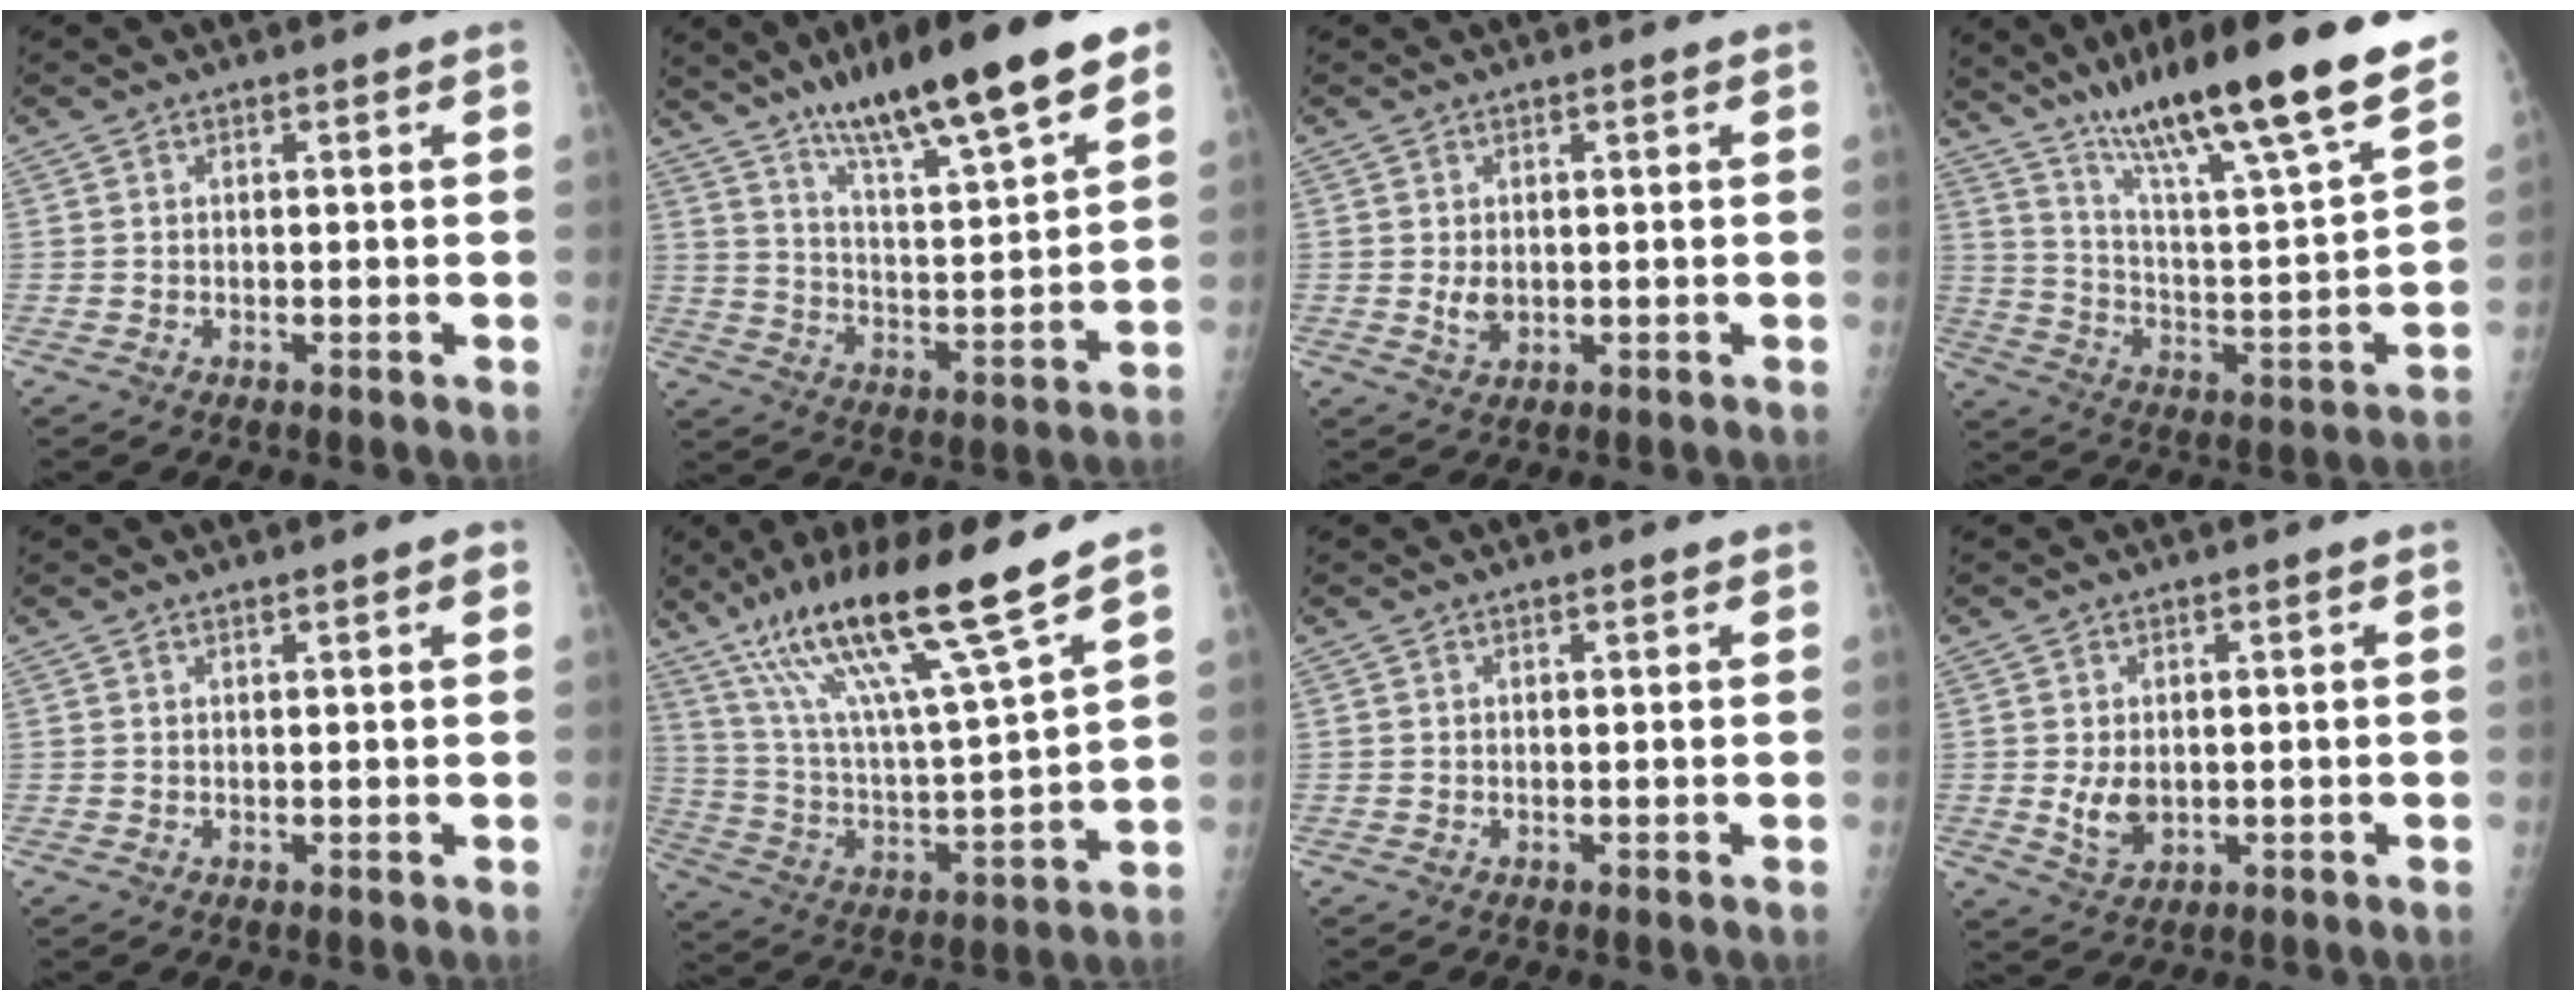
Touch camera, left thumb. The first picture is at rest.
{"total": 21.5, "force": [14.1, 3.5, 15.8], "torque": [-0.236, -0.057, 0.232]}
{"total": 2.4, "force": [0.2, 1.6, 1.8], "torque": [-0.027, -0.007, 0.011]}
{"total": 26.4, "force": [19.8, 2.6, 17.2], "torque": [-0.256, -0.082, 0.318]}
{"total": 1.7, "force": [1.0, 0.2, 1.3], "torque": [-0.018, -0.003, 0.014]}
{"total": 21.4, "force": [14.7, 0.9, 15.5], "torque": [-0.257, -0.062, 0.267]}
{"total": 0.7, "force": [0.5, 0.1, 0.5], "torque": [-0.006, 0.000, 0.006]}
{"total": 4.3, "force": [0.1, 2.9, 3.2], "torque": [-0.048, -0.010, 0.012]}